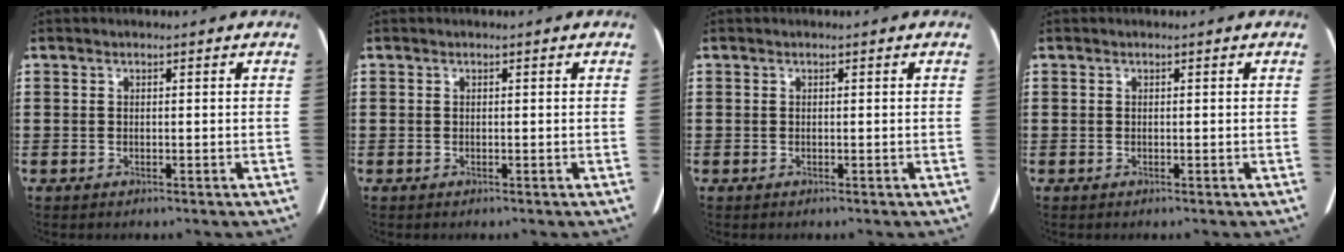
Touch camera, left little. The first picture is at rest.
{"total": 0.0}
{"total": 0.0}
{"total": 0.0}